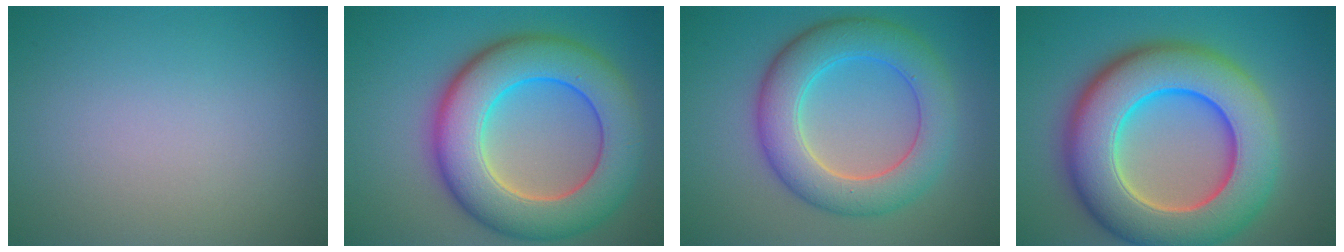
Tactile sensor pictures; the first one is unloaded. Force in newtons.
{"total": 11.1, "press": 11.1, "slide": 0.3}
{"total": 7.2, "press": 7.2, "slide": 0.3}
{"total": 13.0, "press": 13.0, "slide": 0.5}